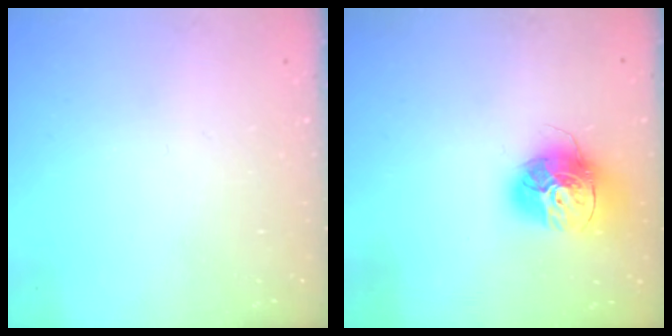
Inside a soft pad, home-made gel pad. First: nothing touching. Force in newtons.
{"total": 17.1, "press": 17.0, "slide": 1.5}